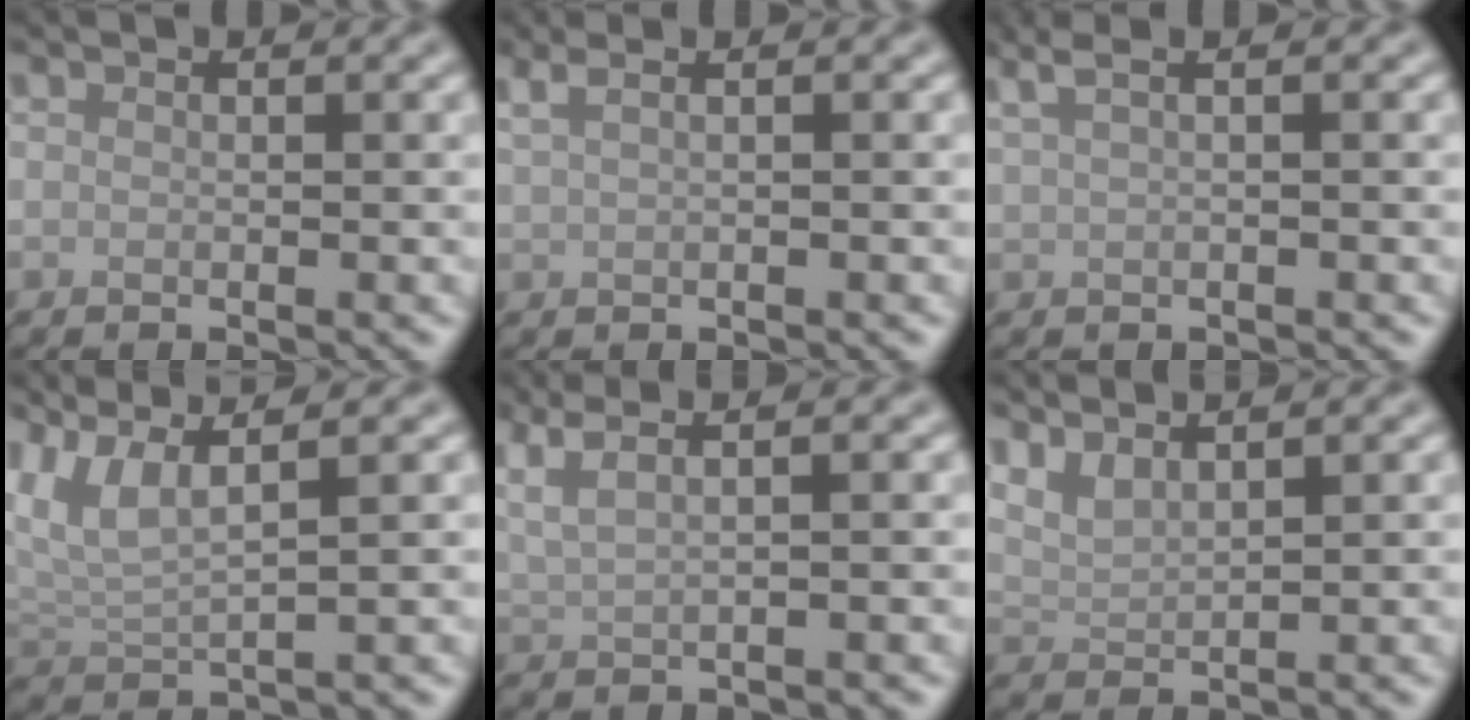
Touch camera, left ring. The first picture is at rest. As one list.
[{"total": 2.8, "force": [1.7, 1.2, 1.8], "torque": [-0.027, 0.010, 0.009]}, {"total": 3.2, "force": [1.8, 1.2, 2.3], "torque": [-0.032, 0.013, 0.011]}, {"total": 4.6, "force": [3.1, 1.0, 3.3], "torque": [-0.076, 0.013, 0.065]}, {"total": 4.7, "force": [2.9, 1.8, 3.3], "torque": [-0.058, 0.032, 0.032]}, {"total": 2.7, "force": [2.3, 0.6, 1.3], "torque": [-0.031, 0.006, 0.052]}]